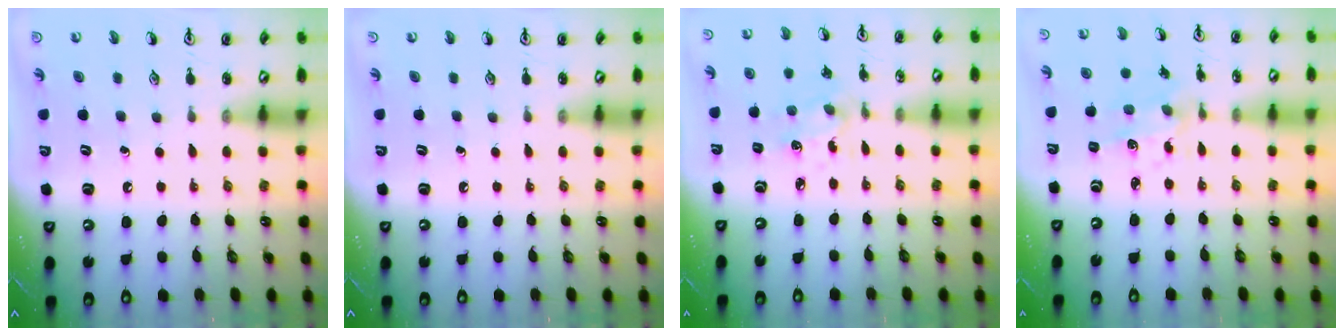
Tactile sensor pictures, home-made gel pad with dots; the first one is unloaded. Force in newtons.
{"total": 0.0}
{"total": 3.3, "press": 3.1, "slide": 1.3}
{"total": 3.0, "press": 2.8, "slide": 0.9}